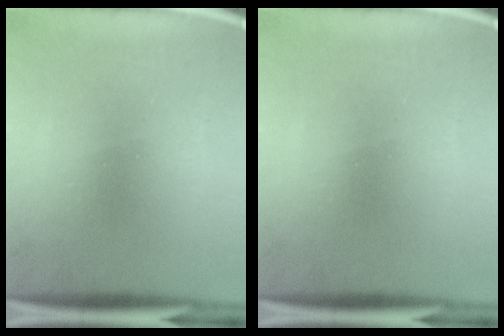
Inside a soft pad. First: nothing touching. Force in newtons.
{"total": 0.0}